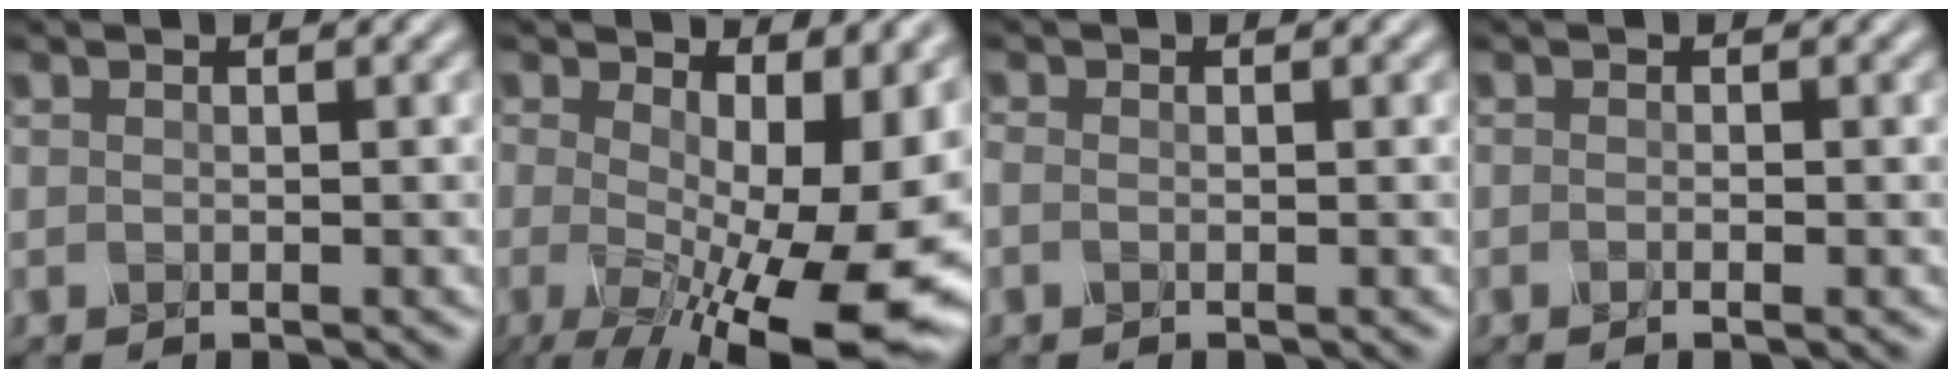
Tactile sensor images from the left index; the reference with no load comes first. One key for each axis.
{"total": 17.3, "fx": -2.7, "fy": 8.1, "fz": 15.1, "tx": -0.209, "ty": -0.042, "tz": -0.016}
{"total": 0.7, "fx": -0.3, "fy": 0.4, "fz": 0.4, "tx": -0.013, "ty": -0.005, "tz": -0.009}
{"total": 0.8, "fx": -0.3, "fy": 0.1, "fz": 0.7, "tx": -0.011, "ty": -0.004, "tz": -0.006}